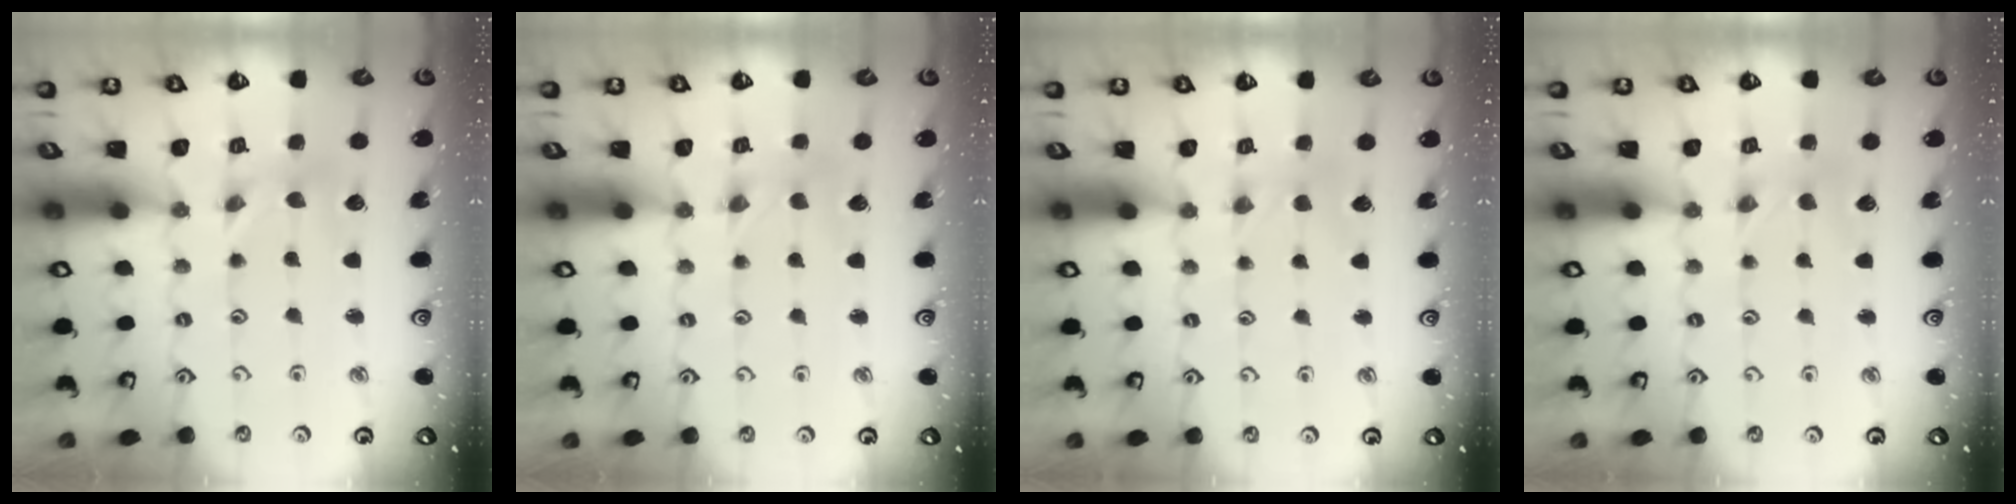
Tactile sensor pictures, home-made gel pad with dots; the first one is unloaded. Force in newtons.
{"total": 0.0}
{"total": 1.8, "press": 1.7, "slide": 0.4}
{"total": 1.8, "press": 1.8, "slide": 0.3}